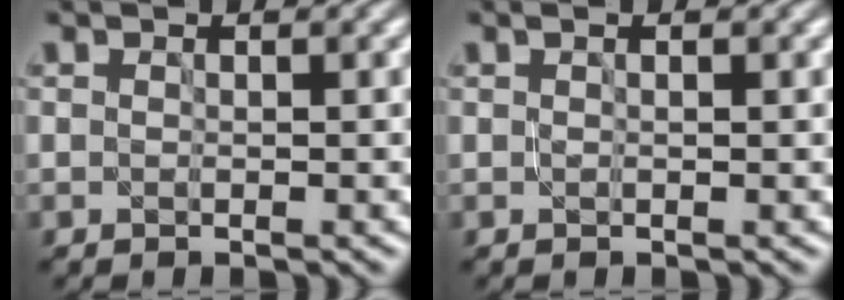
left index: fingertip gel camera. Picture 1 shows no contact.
{"total": 0.8, "force": [0.4, 0.2, 0.7], "torque": [-0.013, 0.000, 0.002]}